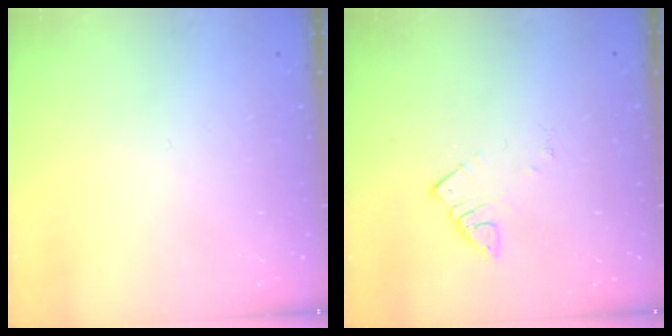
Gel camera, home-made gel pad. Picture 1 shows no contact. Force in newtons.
{"total": 2.6, "press": 2.6, "slide": 0.1}